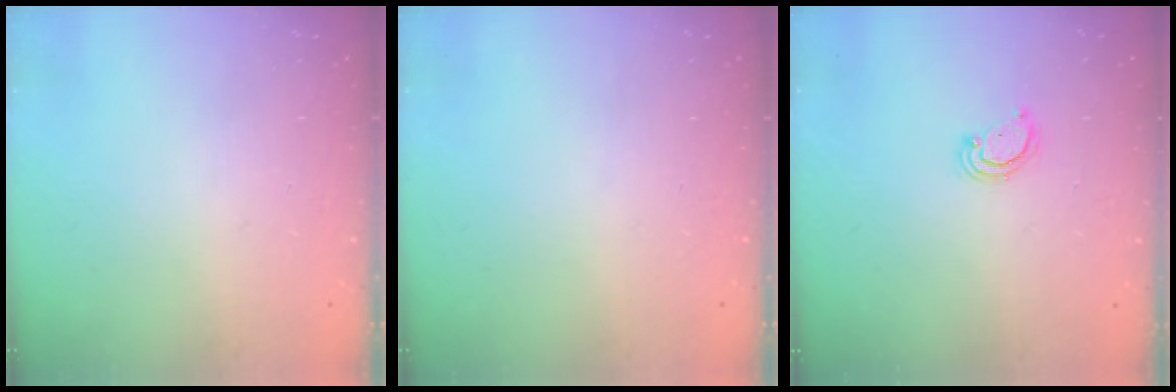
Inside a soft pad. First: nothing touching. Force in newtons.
{"total": 0.0}
{"total": 2.3, "press": 2.3, "slide": 0.3}